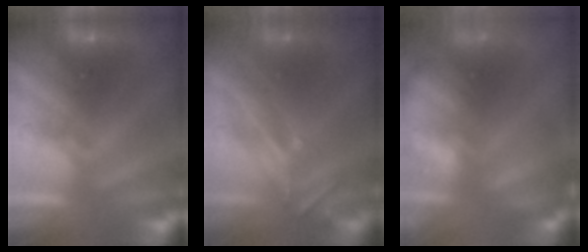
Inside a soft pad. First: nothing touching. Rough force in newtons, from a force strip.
{"total": 2.5}
{"total": 7.5}